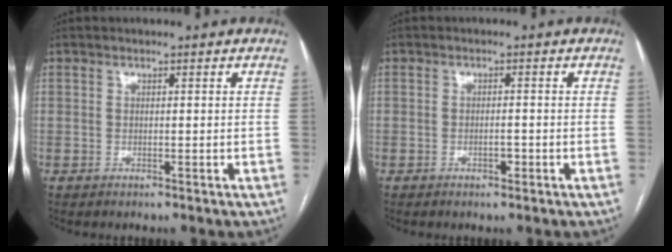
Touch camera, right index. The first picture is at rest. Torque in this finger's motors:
{"motor_torque": [-0.02, 0.00, -0.08, 0.00]}